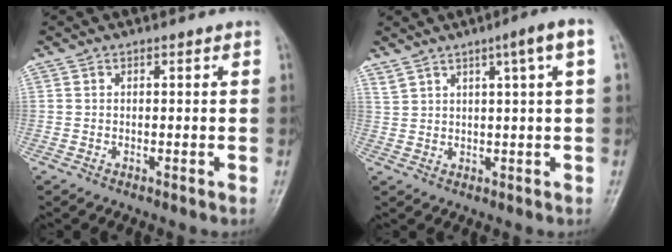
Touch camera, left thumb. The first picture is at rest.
{"total": 6.0, "force": [3.1, 0.1, 5.2], "torque": [-0.085, -0.005, 0.055]}